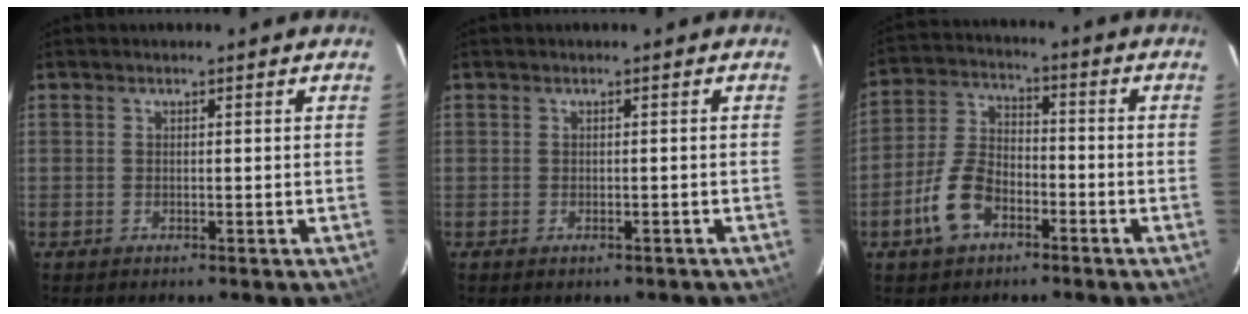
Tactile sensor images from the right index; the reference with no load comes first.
{"total": 1.7, "force": [-1.2, 0.9, 0.7], "torque": [-0.013, -0.005, -0.011]}
{"total": 9.8, "force": [-5.0, 5.9, 6.0], "torque": [-0.135, 0.017, -0.092]}